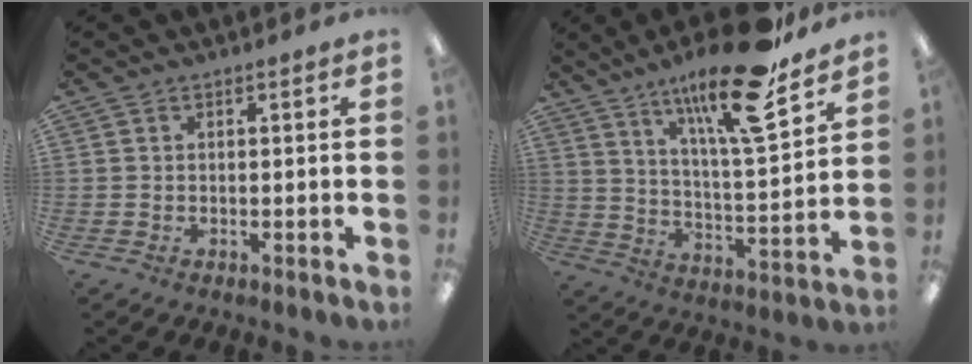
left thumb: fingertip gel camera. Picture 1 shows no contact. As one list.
[{"total": 20.0, "force": [14.1, 4.6, 13.4], "torque": [-0.224, -0.082, 0.227]}]